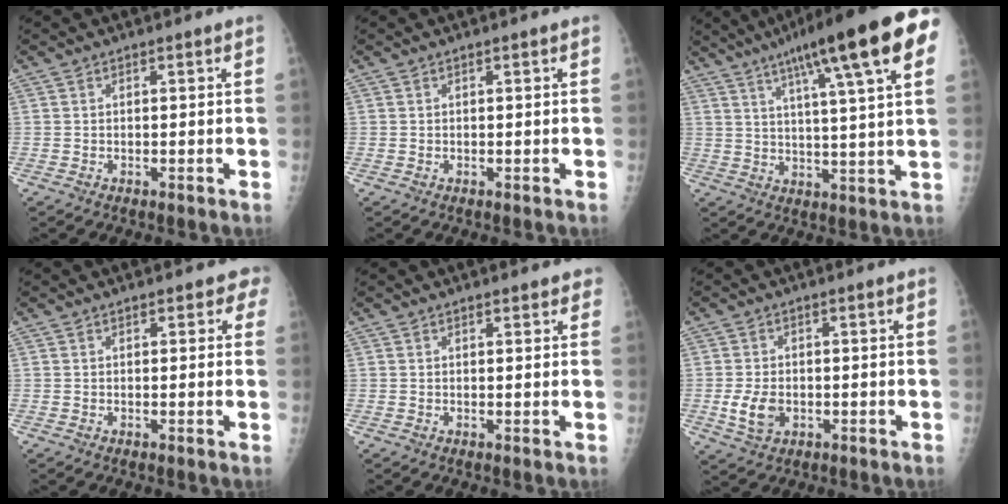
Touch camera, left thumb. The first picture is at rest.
{"total": 0.0}
{"total": 21.4, "force": [11.0, 3.0, 18.2], "torque": [-0.265, -0.002, 0.149]}
{"total": 2.1, "force": [1.3, 1.4, 0.8], "torque": [0.020, 0.000, 0.006]}
{"total": 2.1, "force": [1.6, 0.9, 1.0], "torque": [0.006, 0.000, 0.014]}
{"total": 5.1, "force": [-1.1, 3.5, 3.6], "torque": [-0.067, -0.002, -0.015]}